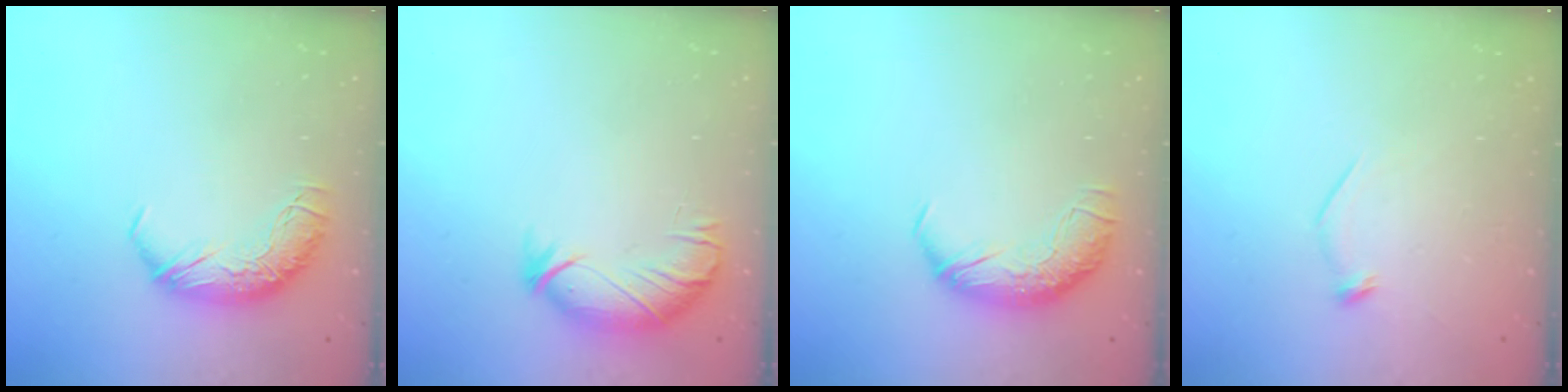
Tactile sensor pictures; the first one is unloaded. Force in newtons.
{"total": 3.7, "press": 3.2, "slide": 1.8}
{"total": 1.8, "press": 0.7, "slide": 1.6}
{"total": 7.9, "press": 7.9, "slide": 0.9}